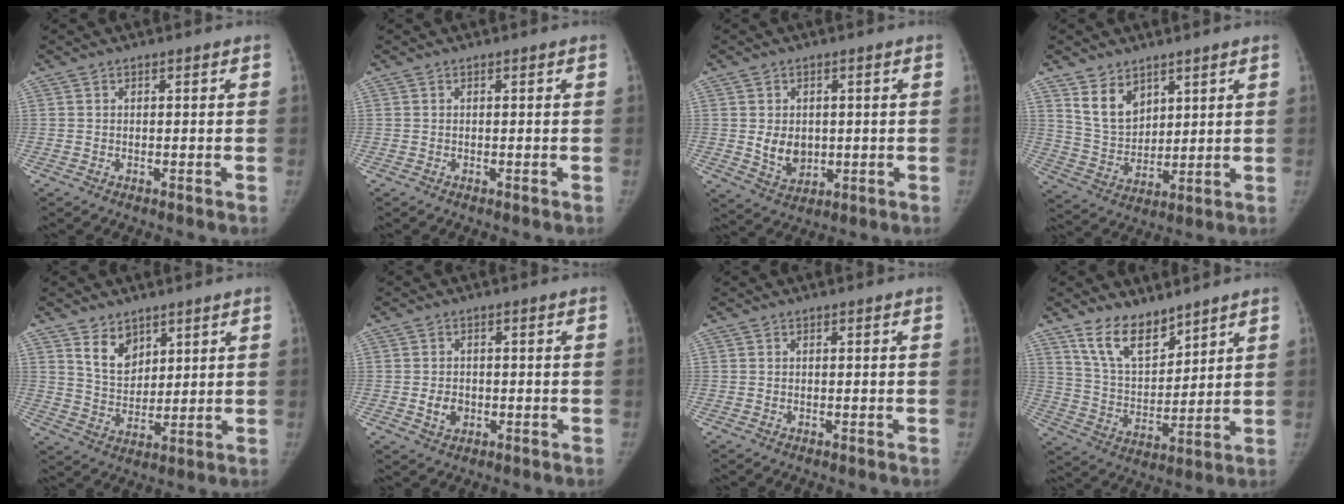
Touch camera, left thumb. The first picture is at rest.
{"total": 0.0}
{"total": 6.2, "force": [0.1, 4.8, 3.9], "torque": [-0.040, -0.010, 0.014]}
{"total": 9.1, "force": [5.3, 5.9, 4.4], "torque": [-0.054, -0.037, 0.114]}
{"total": 7.5, "force": [4.5, 4.8, 3.5], "torque": [-0.033, -0.037, 0.090]}
{"total": 3.6, "force": [-0.7, 2.9, 2.0], "torque": [-0.022, 0.002, -0.008]}
{"total": 0.0}
{"total": 11.2, "force": [8.3, 5.1, 5.4], "torque": [-0.069, -0.058, 0.167]}